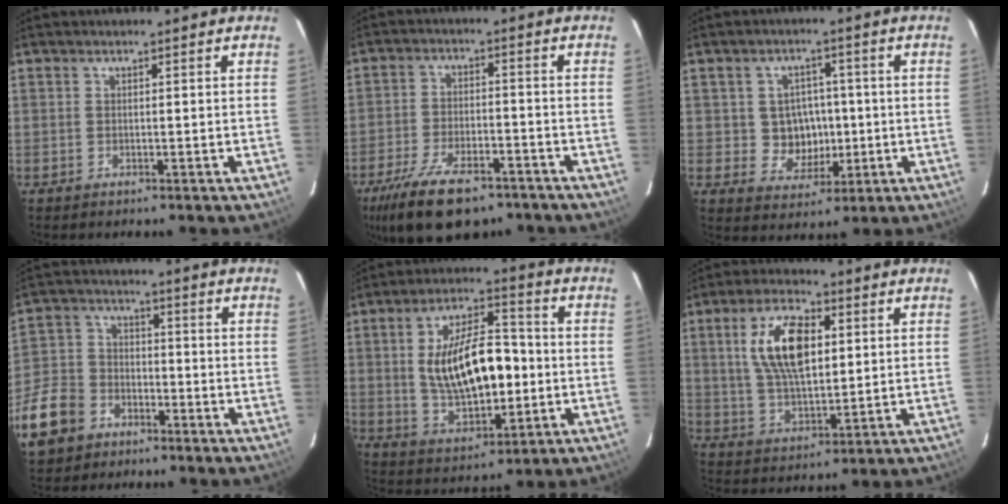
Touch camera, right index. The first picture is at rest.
{"total": 16.1, "force": [-11.3, 6.8, 9.3], "torque": [-0.205, -0.025, -0.184]}
{"total": 7.1, "force": [-0.2, 6.7, 2.3], "torque": [-0.051, 0.014, 0.010]}
{"total": 13.8, "force": [-7.8, 9.9, 5.6], "torque": [-0.163, 0.019, -0.140]}
{"total": 16.4, "force": [-0.3, 7.8, 14.5], "torque": [-0.266, 0.010, 0.012]}
{"total": 13.1, "force": [3.3, 6.0, 11.2], "torque": [-0.215, 0.013, 0.067]}